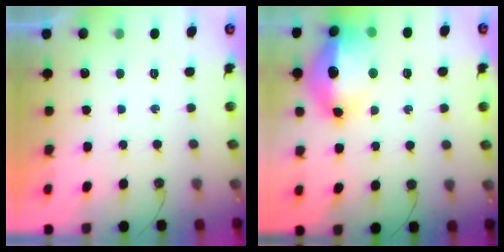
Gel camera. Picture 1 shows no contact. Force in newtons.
{"total": 22.5, "press": 18.8, "slide": 12.4}